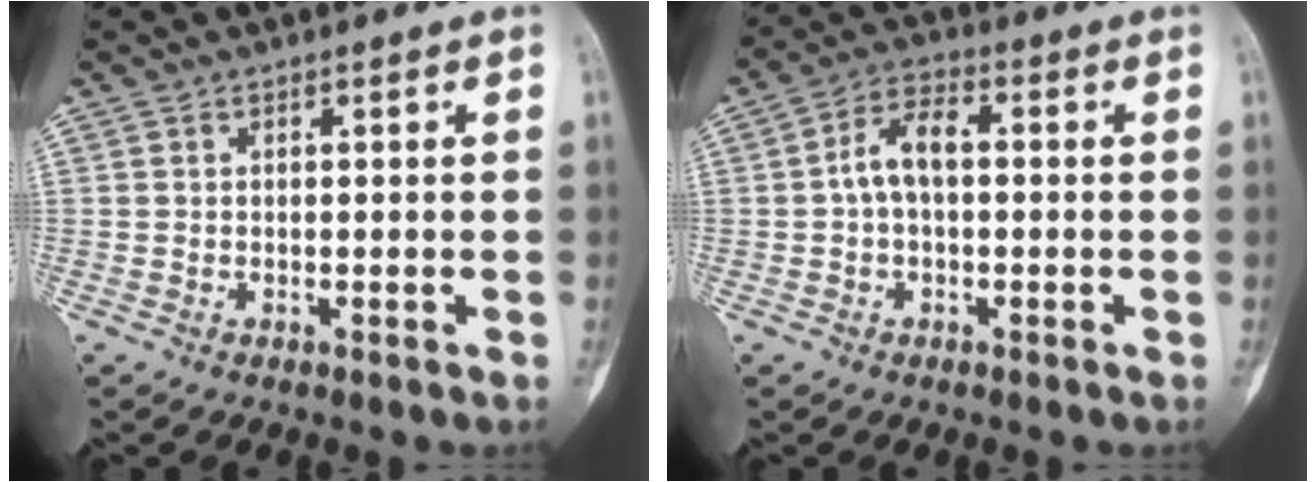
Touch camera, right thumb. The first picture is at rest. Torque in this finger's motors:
{"motor_torque": [0.10, 0.10, 0.28, -0.15, 0.17]}